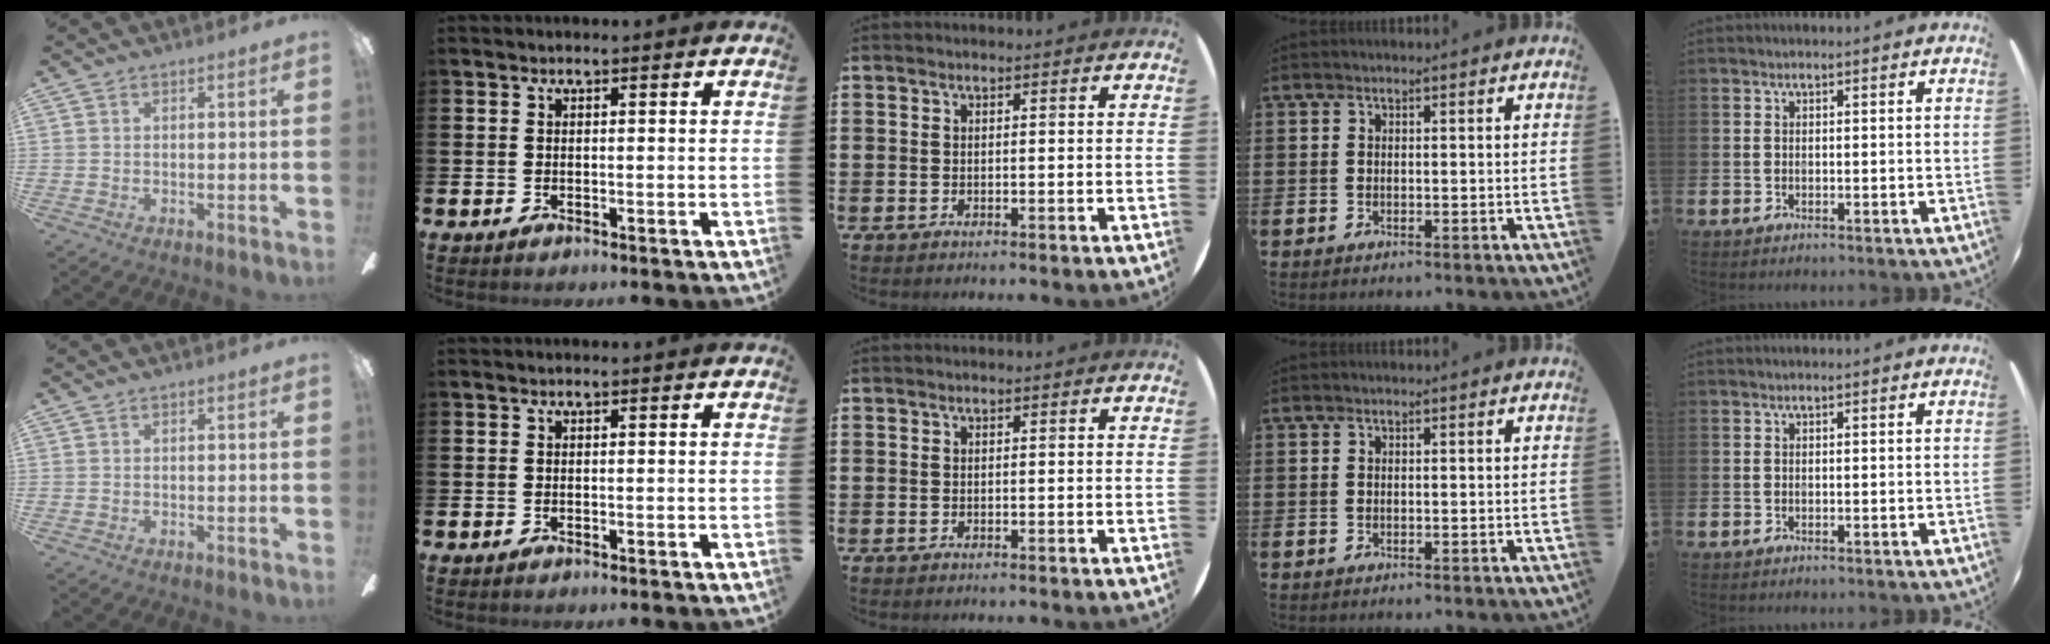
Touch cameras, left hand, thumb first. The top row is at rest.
{}